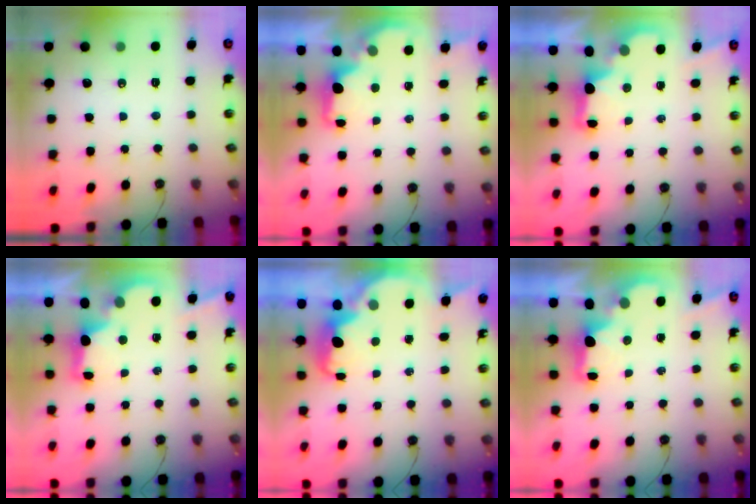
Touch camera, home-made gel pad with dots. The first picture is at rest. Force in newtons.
{"total": 2.7, "press": 2.6, "slide": 0.6}
{"total": 2.5, "press": 2.4, "slide": 0.8}
{"total": 2.6, "press": 2.5, "slide": 0.9}
{"total": 2.7, "press": 2.7, "slide": 0.4}
{"total": 2.1, "press": 2.0, "slide": 0.7}